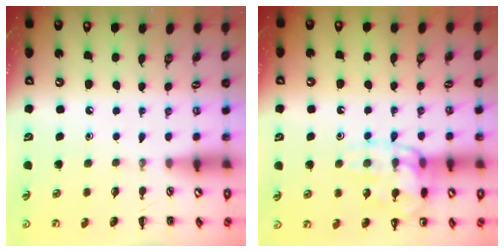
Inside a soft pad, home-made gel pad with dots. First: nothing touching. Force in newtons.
{"total": 14.5, "press": 14.5, "slide": 0.5}